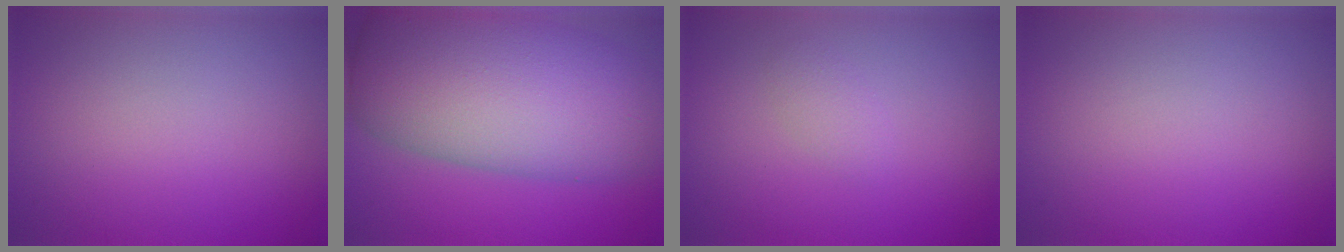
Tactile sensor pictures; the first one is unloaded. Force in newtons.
{"total": 13.6, "press": 13.6, "slide": 0.7}
{"total": 1.0, "press": 1.0, "slide": 0.1}
{"total": 0.0}